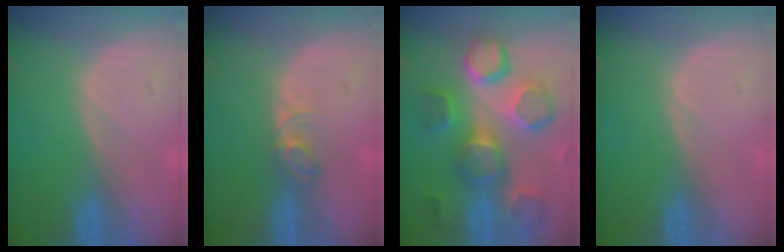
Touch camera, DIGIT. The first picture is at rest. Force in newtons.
{"total": 2.5, "press": 2.5, "slide": 0.4}
{"total": 11.4, "press": 10.8, "slide": 3.6}
{"total": 0.0}